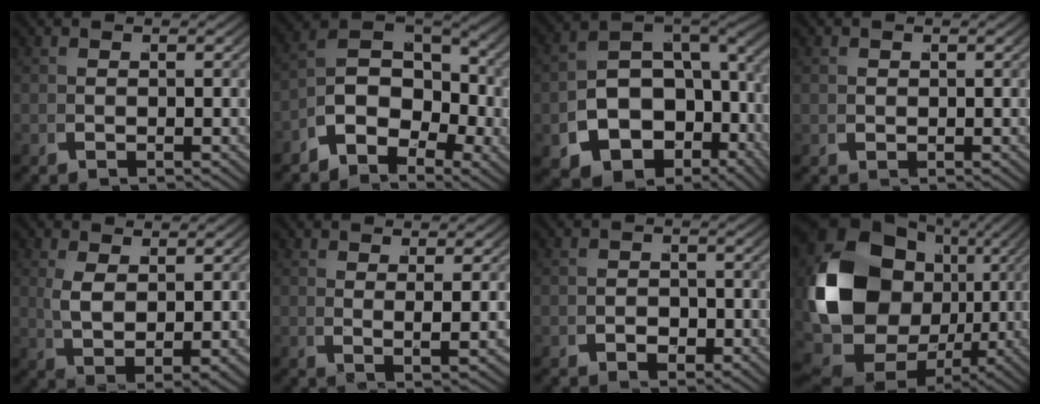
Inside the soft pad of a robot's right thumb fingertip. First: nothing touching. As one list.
[{"total": 9.0, "force": [0.2, 6.3, 6.4], "torque": [-0.120, -0.003, -0.006]}, {"total": 15.7, "force": [-4.4, 12.1, 9.0], "torque": [-0.184, -0.055, -0.051]}, {"total": 0.8, "force": [0.4, 0.7, 0.1], "torque": [-0.007, -0.004, 0.009]}, {"total": 4.0, "force": [2.0, 1.5, 3.1], "torque": [-0.065, -0.012, 0.053]}, {"total": 2.7, "force": [1.9, 0.1, 2.0], "torque": [-0.035, 0.002, 0.034]}, {"total": 1.1, "force": [-0.2, 1.0, 0.4], "torque": [0.003, 0.003, -0.006]}, {"total": 18.5, "force": [0.7, 12.7, 13.5], "torque": [-0.297, -0.048, 0.042]}]